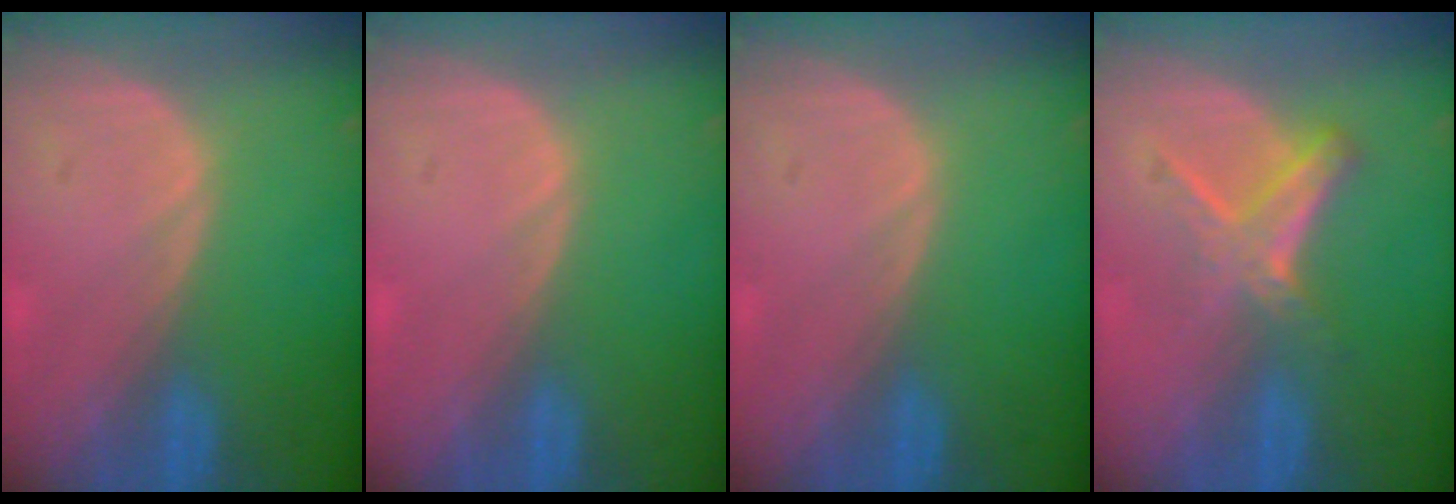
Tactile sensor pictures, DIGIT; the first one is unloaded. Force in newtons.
{"total": 0.7, "press": 0.1, "slide": 0.7}
{"total": 0.0}
{"total": 5.8, "press": 5.1, "slide": 2.8}